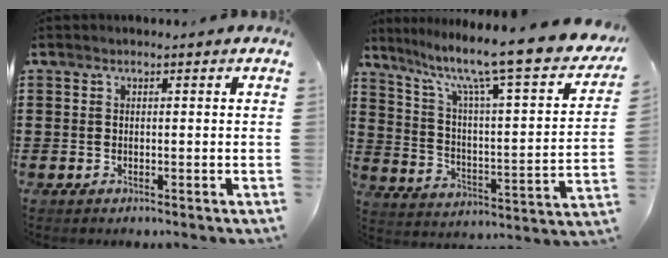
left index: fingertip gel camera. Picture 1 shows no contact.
{"total": 11.4, "force": [9.0, 0.2, 6.9], "torque": [-0.149, -0.073, 0.139]}